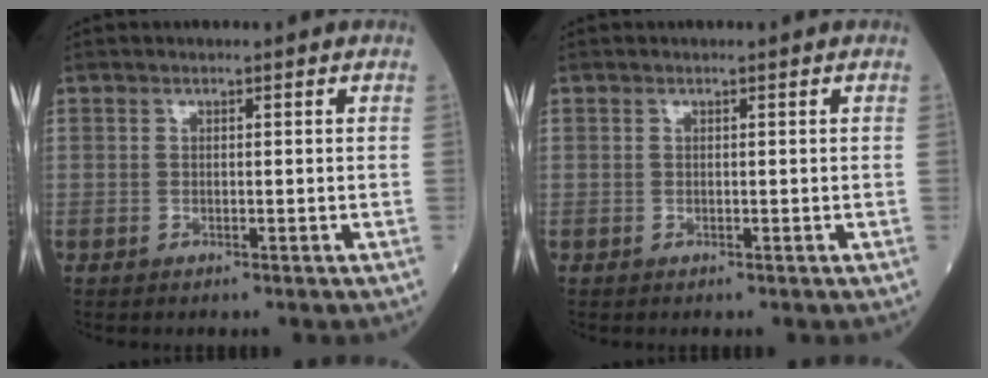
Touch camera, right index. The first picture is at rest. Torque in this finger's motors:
{"motor_torque": [-0.19, 0.14, -0.04, -0.04]}